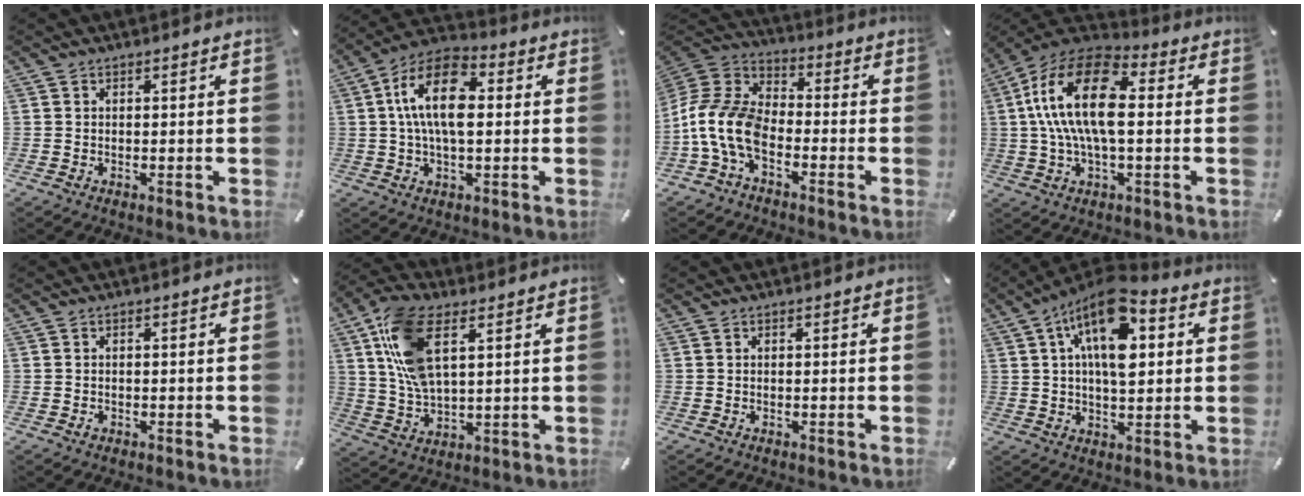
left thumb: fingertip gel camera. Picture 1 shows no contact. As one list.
[{"total": 13.4, "force": [1.4, 7.3, 11.1], "torque": [-0.219, 0.000, 0.021]}, {"total": 12.9, "force": [-5.7, 7.8, 8.5], "torque": [-0.202, 0.015, -0.112]}, {"total": 17.8, "force": [1.8, 8.9, 15.3], "torque": [-0.320, 0.004, 0.029]}, {"total": 0.5, "force": [-0.2, 0.4, 0.3], "torque": [-0.005, 0.000, -0.005]}, {"total": 14.0, "force": [5.7, 7.0, 10.8], "torque": [-0.237, -0.002, 0.106]}, {"total": 0.0}, {"total": 15.3, "force": [5.1, 8.0, 12.0], "torque": [-0.210, -0.017, 0.085]}]